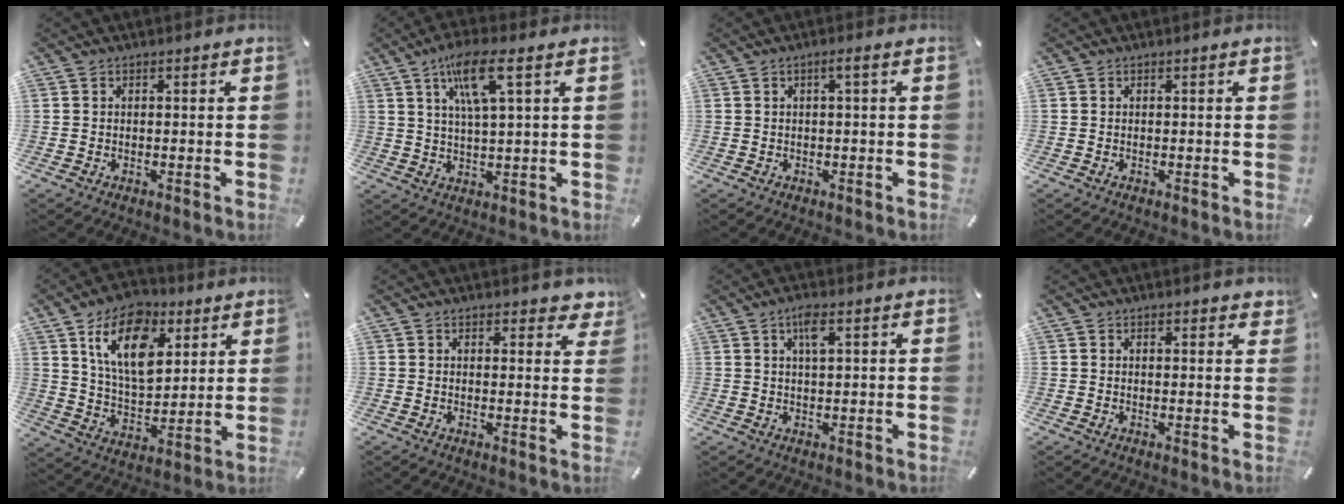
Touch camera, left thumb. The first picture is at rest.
{"total": 9.9, "force": [4.7, 1.8, 8.5], "torque": [-0.165, 0.001, 0.078]}
{"total": 1.8, "force": [0.2, 0.1, 1.8], "torque": [-0.033, 0.001, 0.002]}
{"total": 0.0}
{"total": 16.0, "force": [7.9, 9.7, 10.0], "torque": [-0.173, -0.024, 0.141]}
{"total": 2.7, "force": [2.1, 1.6, 0.8], "torque": [0.002, -0.010, 0.032]}
{"total": 4.0, "force": [1.8, 1.0, 3.4], "torque": [-0.074, 0.006, 0.028]}
{"total": 1.1, "force": [0.9, 0.4, 0.4], "torque": [-0.001, -0.003, 0.015]}